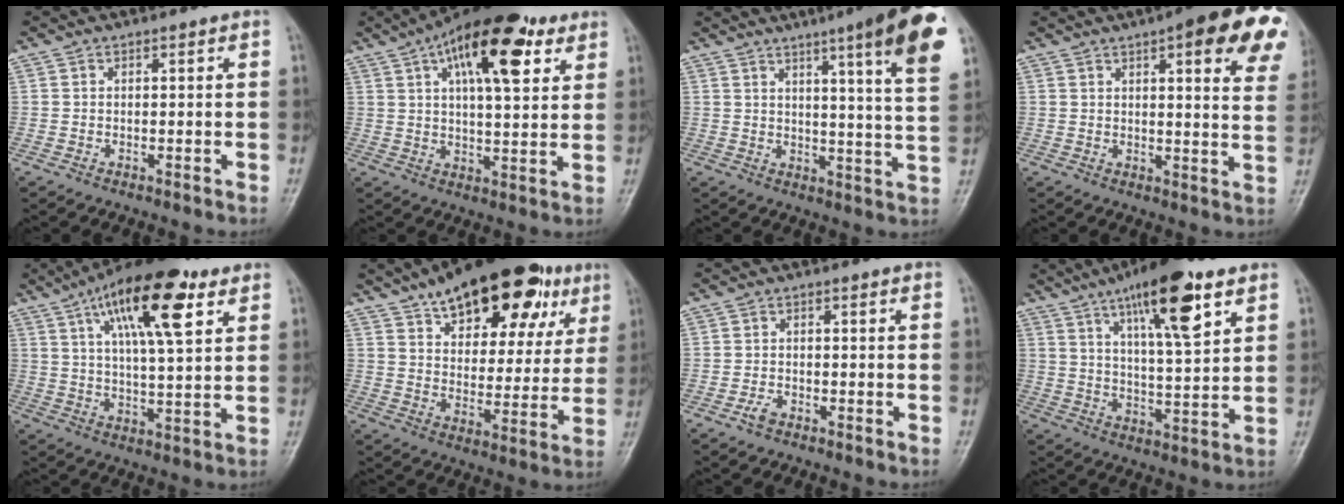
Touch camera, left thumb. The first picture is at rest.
{"total": 18.8, "force": [8.7, 7.6, 14.8], "torque": [-0.203, -0.008, 0.131]}
{"total": 17.1, "force": [9.3, 1.7, 14.3], "torque": [-0.172, -0.039, 0.110]}
{"total": 18.4, "force": [9.3, 5.1, 15.1], "torque": [-0.164, -0.022, 0.100]}
{"total": 17.9, "force": [8.4, 5.9, 14.7], "torque": [-0.217, -0.016, 0.135]}
{"total": 24.8, "force": [14.3, 11.9, 16.3], "torque": [-0.201, -0.014, 0.213]}
{"total": 1.9, "force": [-1.3, 1.1, 1.0], "torque": [-0.021, 0.005, -0.025]}
{"total": 15.7, "force": [8.5, 4.0, 12.6], "torque": [-0.187, -0.031, 0.137]}